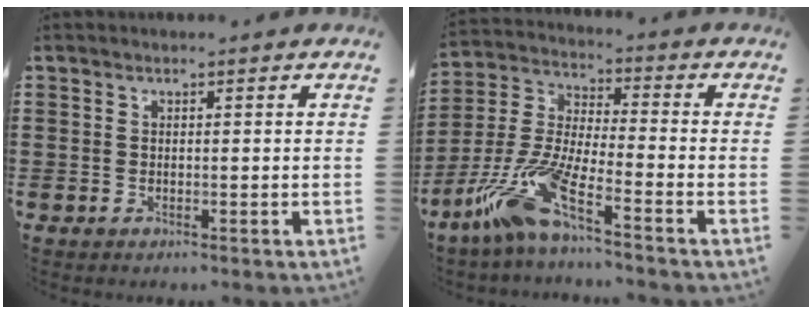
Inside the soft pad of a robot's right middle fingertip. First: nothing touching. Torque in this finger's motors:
{"motor_torque": [2.14, 0.00, 0.96, 0.21]}